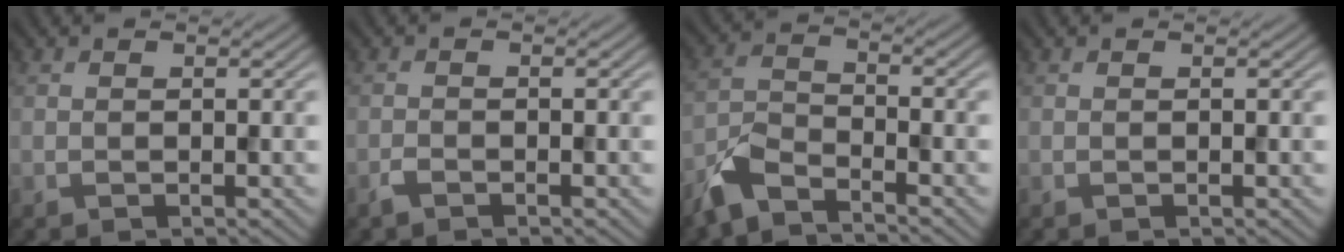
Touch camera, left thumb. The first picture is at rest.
{"total": 1.1, "force": [-0.9, 0.3, 0.5], "torque": [-0.013, 0.000, -0.020]}
{"total": 5.1, "force": [-4.2, 1.6, 2.5], "torque": [-0.058, -0.006, -0.101]}
{"total": 0.0}